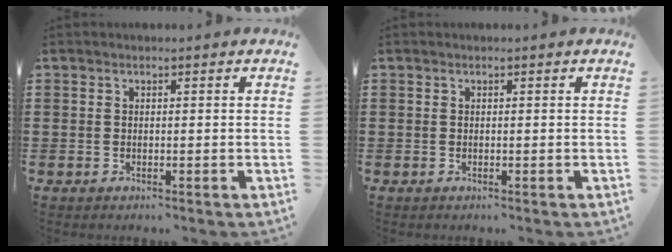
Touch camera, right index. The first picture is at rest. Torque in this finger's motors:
{"motor_torque": [-0.22, 0.79, 0.00, -0.01]}